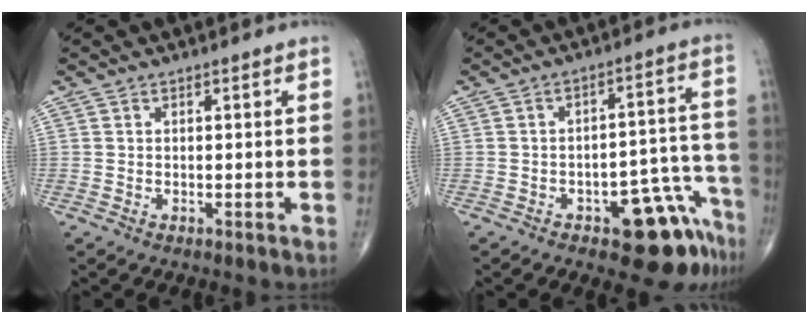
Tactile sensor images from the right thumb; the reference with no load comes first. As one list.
[{"total": 11.8, "force": [-7.2, 4.9, 7.9], "torque": [-0.053, 0.068, -0.090]}]